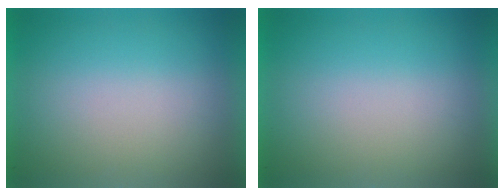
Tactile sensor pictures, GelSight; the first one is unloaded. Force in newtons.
{"total": 0.0}